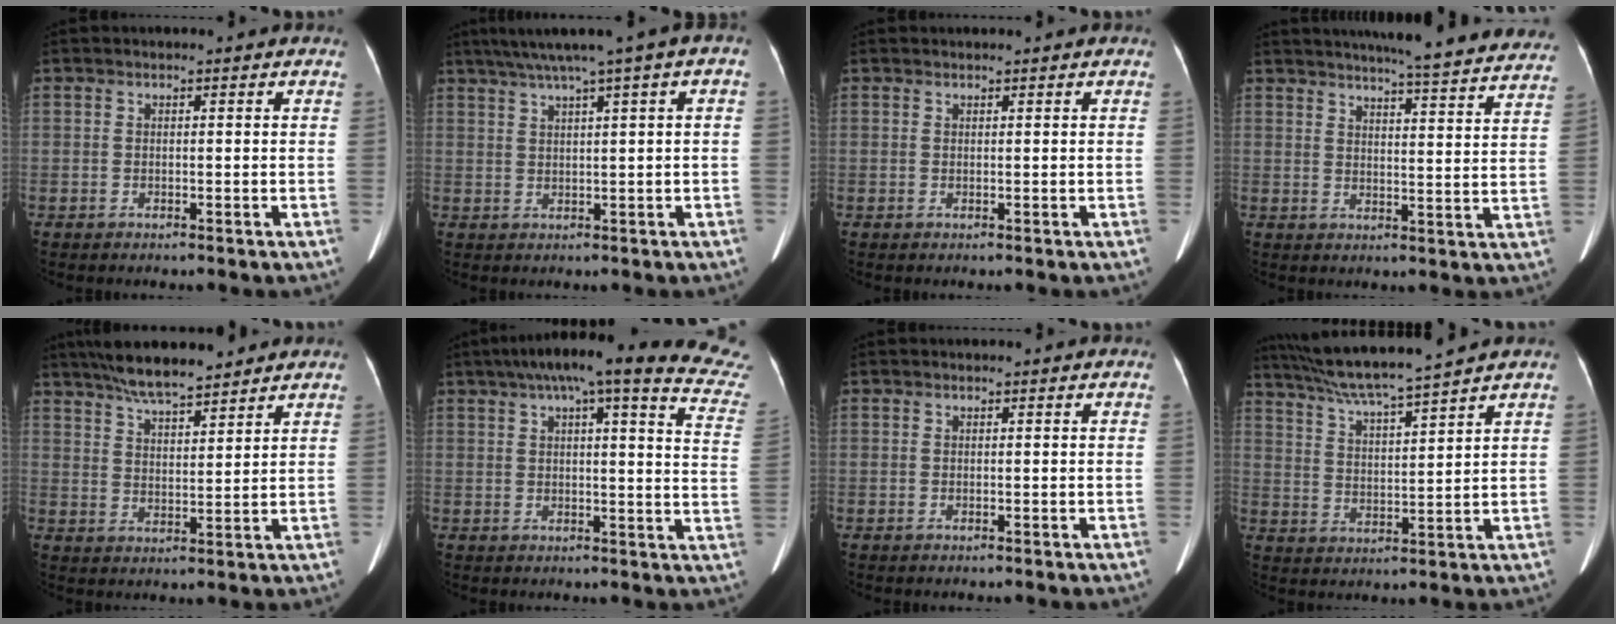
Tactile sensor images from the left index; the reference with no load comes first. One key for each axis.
{"total": 7.7, "fx": 3.3, "fy": -0.1, "fz": 6.9, "tx": -0.107, "ty": 0.038, "tz": 0.053}
{"total": 0.7, "fx": 0.7, "fy": 0.0, "fz": 0.2, "tx": -0.003, "ty": 0.012, "tz": 0.012}
{"total": 23.2, "fx": 21.3, "fy": 1.4, "fz": 9.2, "tx": -0.125, "ty": -0.048, "tz": 0.240}
{"total": 8.2, "fx": 7.0, "fy": 1.2, "fz": 4.1, "tx": -0.065, "ty": 0.018, "tz": 0.120}
{"total": 25.7, "fx": 22.0, "fy": 1.7, "fz": 13.2, "tx": -0.177, "ty": -0.032, "tz": 0.245}
{"total": 0.0}
{"total": 10.3, "fx": 9.0, "fy": -1.6, "fz": 4.6, "tx": -0.083, "ty": 0.010, "tz": 0.157}